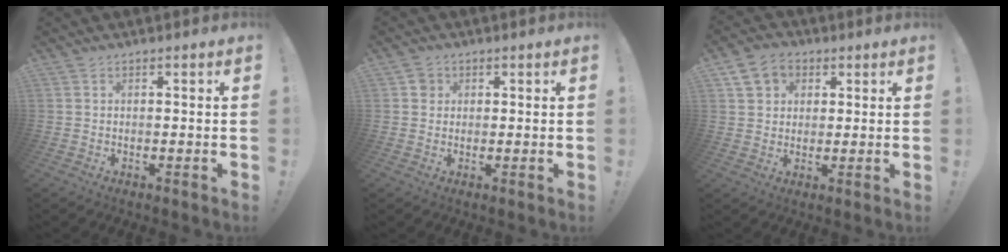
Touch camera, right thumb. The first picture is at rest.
{"total": 2.7, "force": [0.8, 2.5, 0.7], "torque": [-0.004, 0.004, 0.014]}
{"total": 8.4, "force": [3.6, 6.8, 3.3], "torque": [-0.054, -0.005, 0.075]}